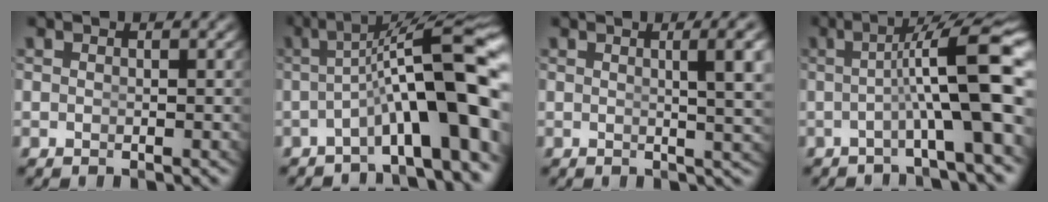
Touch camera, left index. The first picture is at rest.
{"total": 10.0, "force": [-0.9, 2.7, 9.5], "torque": [-0.132, 0.008, -0.009]}
{"total": 4.0, "force": [1.1, 0.1, 3.8], "torque": [-0.045, -0.003, 0.021]}
{"total": 7.3, "force": [-0.6, 0.7, 7.2], "torque": [-0.095, 0.006, -0.006]}